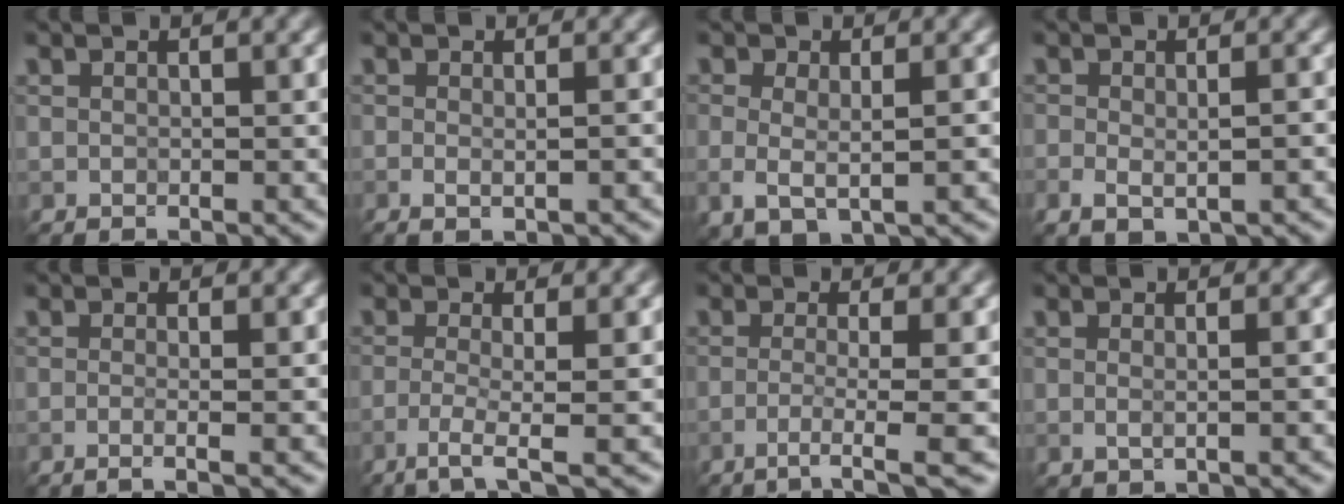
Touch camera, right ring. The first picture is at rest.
{"total": 1.5, "force": [-0.2, 0.6, 1.4], "torque": [-0.020, -0.003, -0.001]}
{"total": 3.4, "force": [-0.2, 2.0, 2.7], "torque": [-0.055, -0.011, -0.002]}
{"total": 2.9, "force": [-0.9, 1.6, 2.3], "torque": [-0.036, -0.004, -0.009]}
{"total": 2.8, "force": [-0.1, 1.4, 2.5], "torque": [-0.007, 0.000, -0.030]}
{"total": 3.4, "force": [-1.5, 0.6, 3.0], "torque": [-0.055, -0.003, -0.046]}
{"total": 3.6, "force": [-1.5, 0.5, 3.3], "torque": [-0.049, 0.002, -0.040]}
{"total": 1.9, "force": [0.3, 0.8, 1.7], "torque": [-0.017, -0.007, -0.006]}